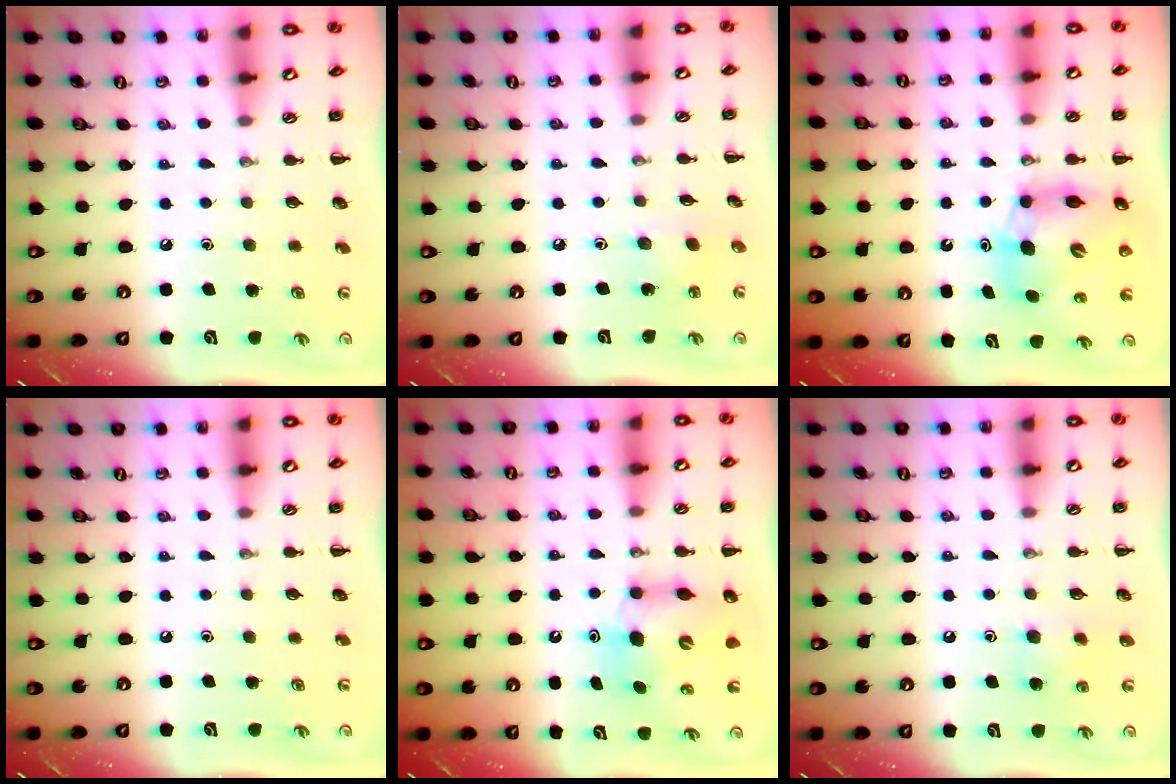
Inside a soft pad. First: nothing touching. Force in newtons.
{"total": 3.2, "press": 3.1, "slide": 0.9}
{"total": 10.7, "press": 10.3, "slide": 2.8}
{"total": 0.0}
{"total": 7.2, "press": 7.0, "slide": 1.6}
{"total": 7.9, "press": 7.7, "slide": 1.7}